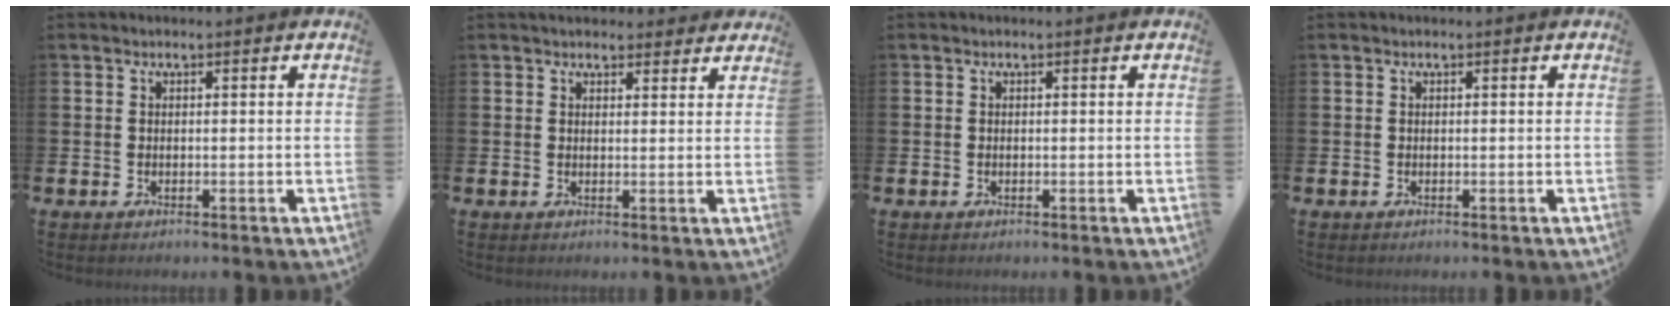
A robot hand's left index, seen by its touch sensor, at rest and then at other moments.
{"total": 2.7, "force": [2.6, 0.9, 0.0], "torque": [0.003, -0.011, 0.046]}
{"total": 0.0}
{"total": 0.0}